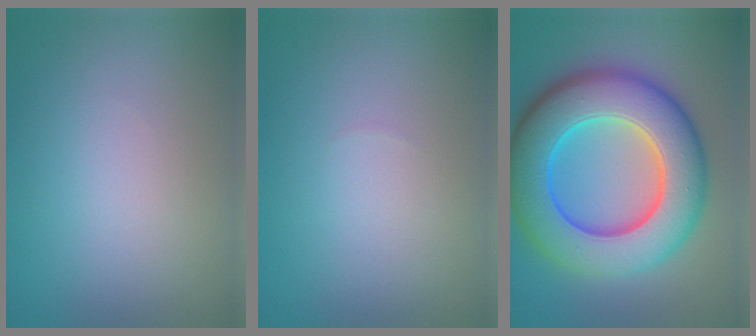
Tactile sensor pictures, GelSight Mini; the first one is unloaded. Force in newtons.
{"total": 0.0}
{"total": 12.8, "press": 12.8, "slide": 0.3}